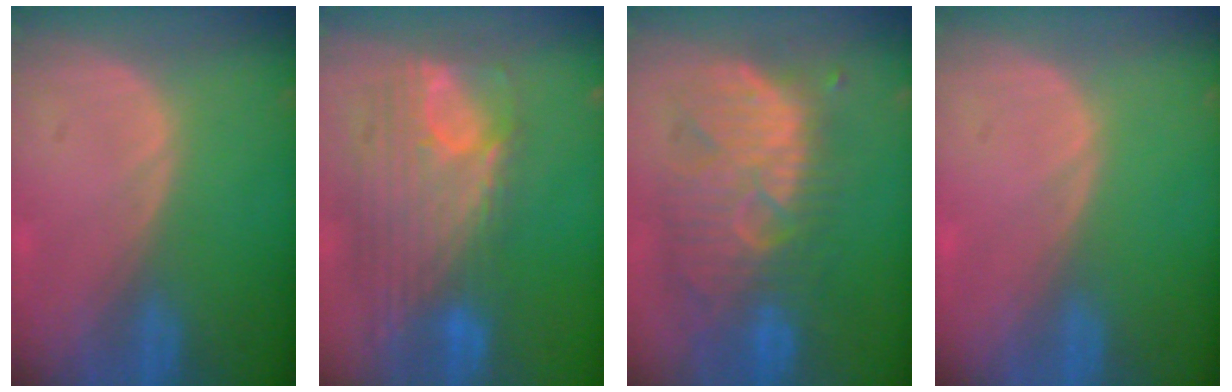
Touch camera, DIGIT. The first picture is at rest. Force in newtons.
{"total": 12.1, "press": 10.3, "slide": 6.5}
{"total": 11.5, "press": 10.9, "slide": 3.7}
{"total": 0.0}